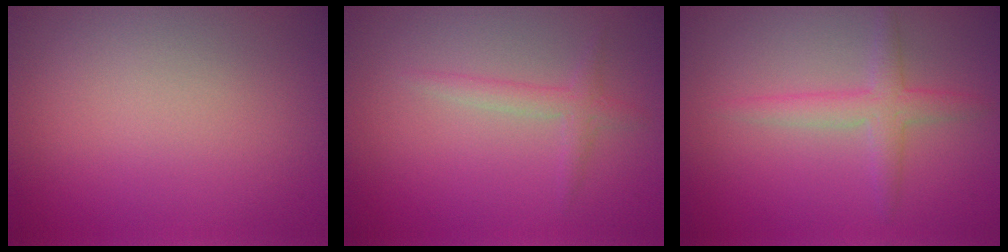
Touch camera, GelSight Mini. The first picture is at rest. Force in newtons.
{"total": 1.7, "press": 1.7, "slide": 0.1}
{"total": 2.6, "press": 2.6, "slide": 0.1}